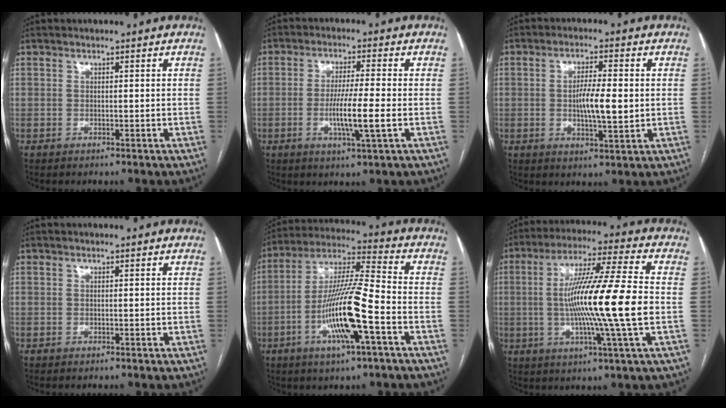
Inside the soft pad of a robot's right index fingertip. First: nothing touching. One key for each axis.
{"total": 7.4, "fx": -1.6, "fy": -0.2, "fz": 7.2, "tx": -0.131, "ty": -0.012, "tz": -0.031}
{"total": 6.8, "fx": 0.0, "fy": 1.2, "fz": 6.7, "tx": -0.118, "ty": -0.002, "tz": 0.000}
{"total": 0.0}
{"total": 15.1, "fx": -5.0, "fy": 1.1, "fz": 14.2, "tx": -0.277, "ty": -0.001, "tz": -0.092}
{"total": 17.0, "fx": -1.2, "fy": -1.1, "fz": 16.9, "tx": -0.300, "ty": -0.007, "tz": -0.029}